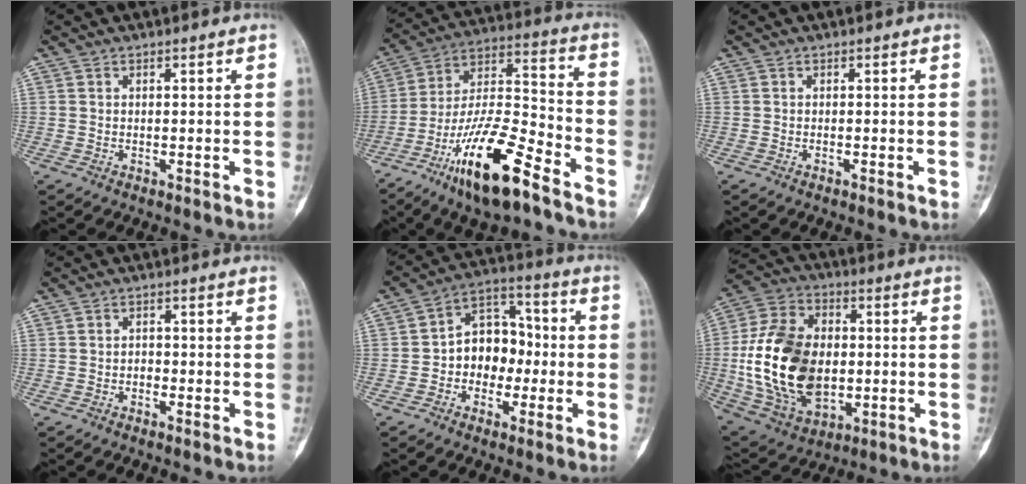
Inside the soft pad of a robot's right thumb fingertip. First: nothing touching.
{"total": 19.1, "force": [-11.8, 4.8, 14.2], "torque": [-0.273, 0.070, -0.212]}
{"total": 0.0}
{"total": 1.2, "force": [-0.5, 0.9, 0.5], "torque": [-0.001, 0.006, -0.011]}
{"total": 11.3, "force": [-1.4, 8.6, 7.3], "torque": [-0.070, 0.045, -0.034]}
{"total": 23.2, "force": [-1.1, 15.6, 17.1], "torque": [-0.311, 0.004, -0.005]}